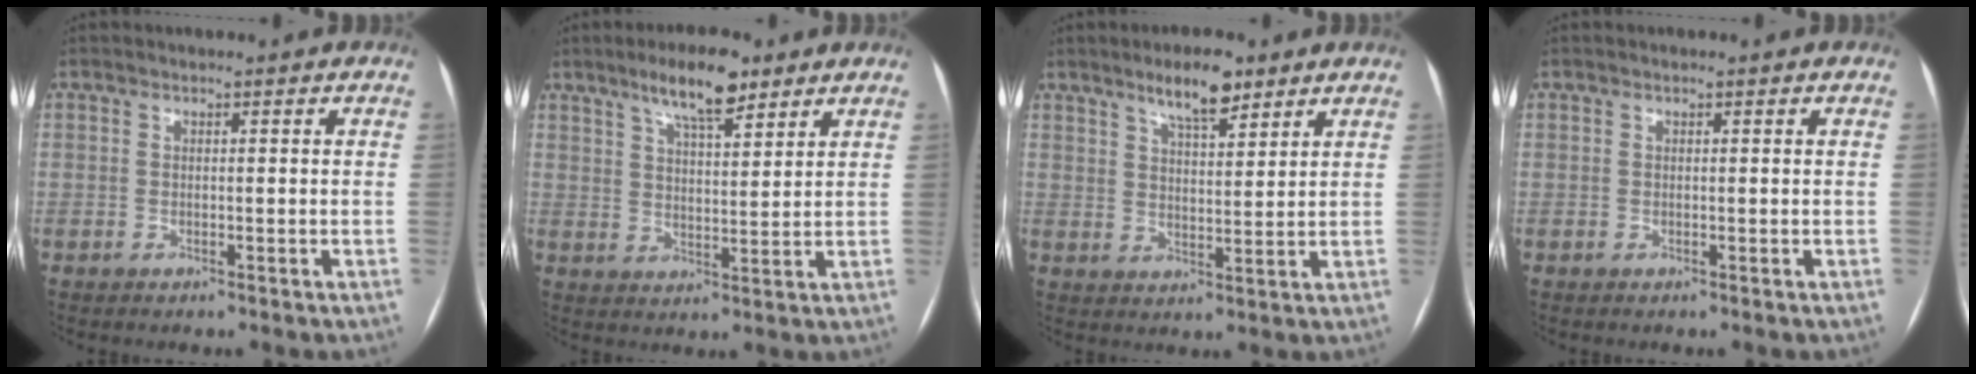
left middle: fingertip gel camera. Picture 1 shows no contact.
{"total": 8.6, "force": [5.9, 2.1, 5.9], "torque": [-0.100, 0.008, 0.101]}
{"total": 6.9, "force": [4.9, 1.8, 4.6], "torque": [-0.079, 0.005, 0.083]}
{"total": 0.0}